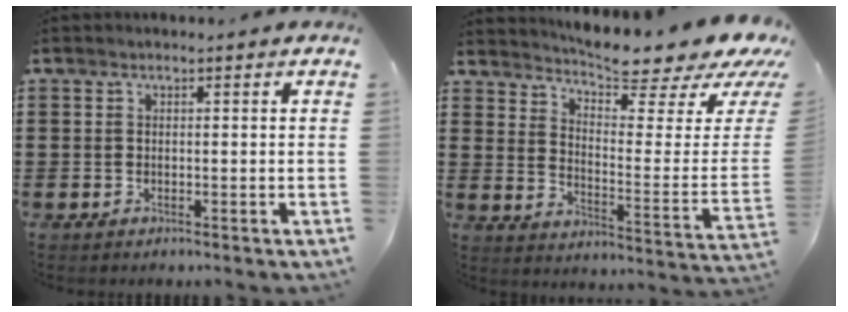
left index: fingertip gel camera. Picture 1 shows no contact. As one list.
[{"total": 7.7, "force": [7.0, 0.3, 3.2], "torque": [-0.064, -0.072, 0.113]}]